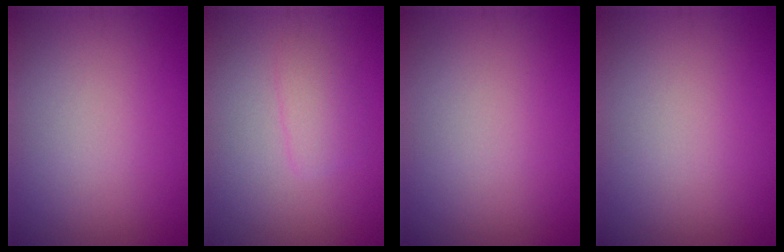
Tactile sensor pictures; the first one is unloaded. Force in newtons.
{"total": 1.6, "press": 1.6, "slide": 0.1}
{"total": 0.0}
{"total": 0.0}